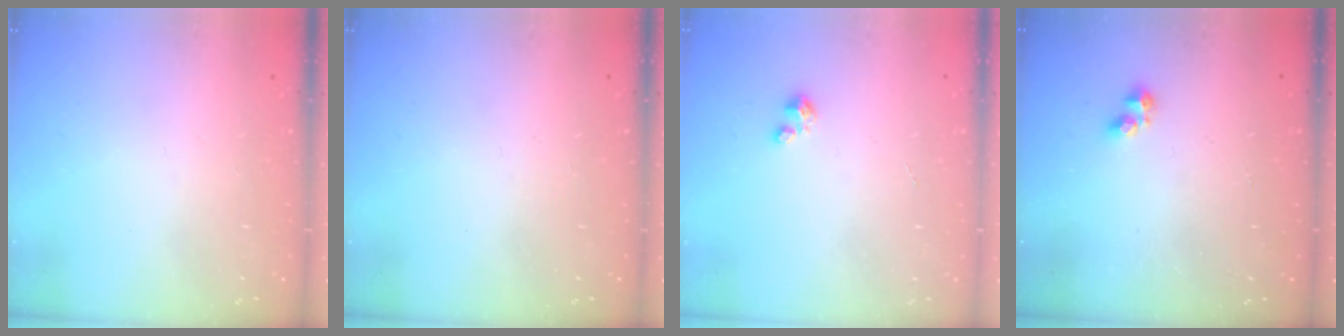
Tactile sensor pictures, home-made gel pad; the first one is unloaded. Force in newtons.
{"total": 0.0}
{"total": 1.5, "press": 1.5, "slide": 0.1}
{"total": 2.8, "press": 2.7, "slide": 0.5}